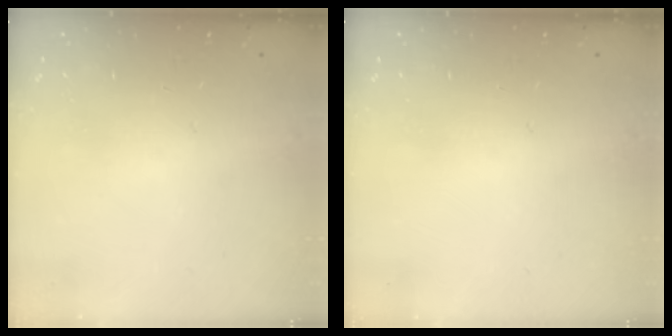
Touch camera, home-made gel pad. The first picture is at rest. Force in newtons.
{"total": 0.0}